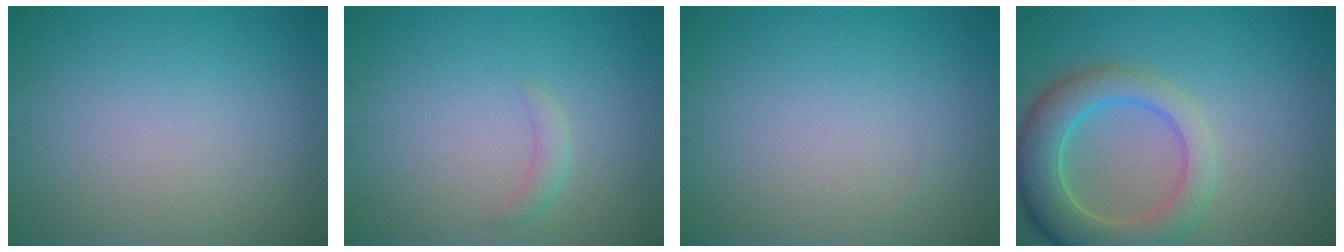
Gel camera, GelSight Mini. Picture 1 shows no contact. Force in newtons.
{"total": 1.1, "press": 1.1, "slide": 0.0}
{"total": 0.0}
{"total": 6.5, "press": 6.5, "slide": 0.7}